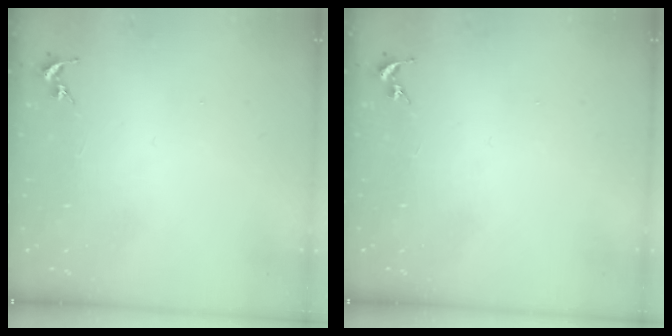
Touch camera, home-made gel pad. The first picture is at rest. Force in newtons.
{"total": 0.0}